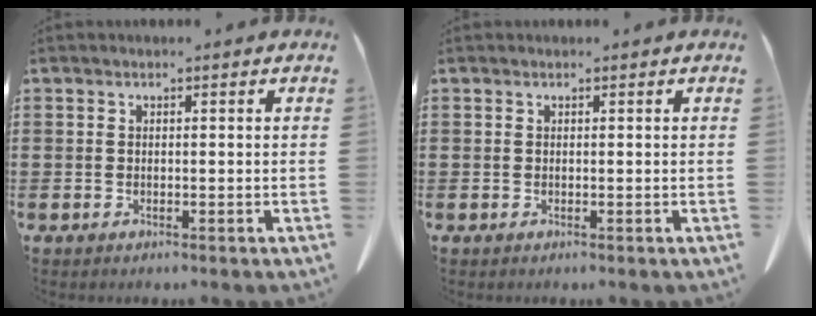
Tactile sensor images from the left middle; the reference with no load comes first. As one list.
[{"total": 0.0}]